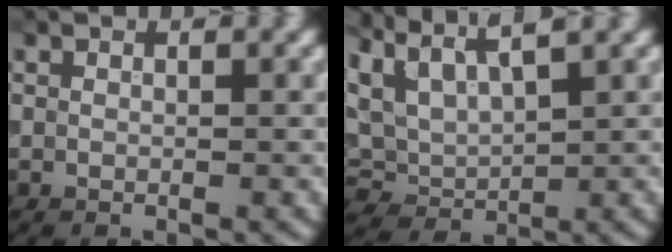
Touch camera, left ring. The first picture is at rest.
{"total": 4.7, "force": [3.1, 1.7, 3.0], "torque": [-0.080, 0.006, 0.057]}